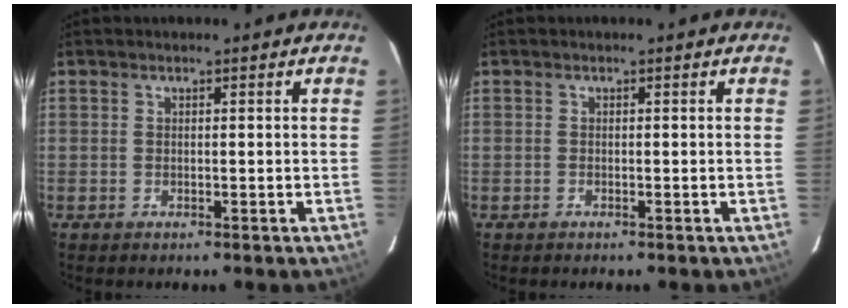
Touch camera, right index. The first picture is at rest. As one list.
[{"total": 0.0}]